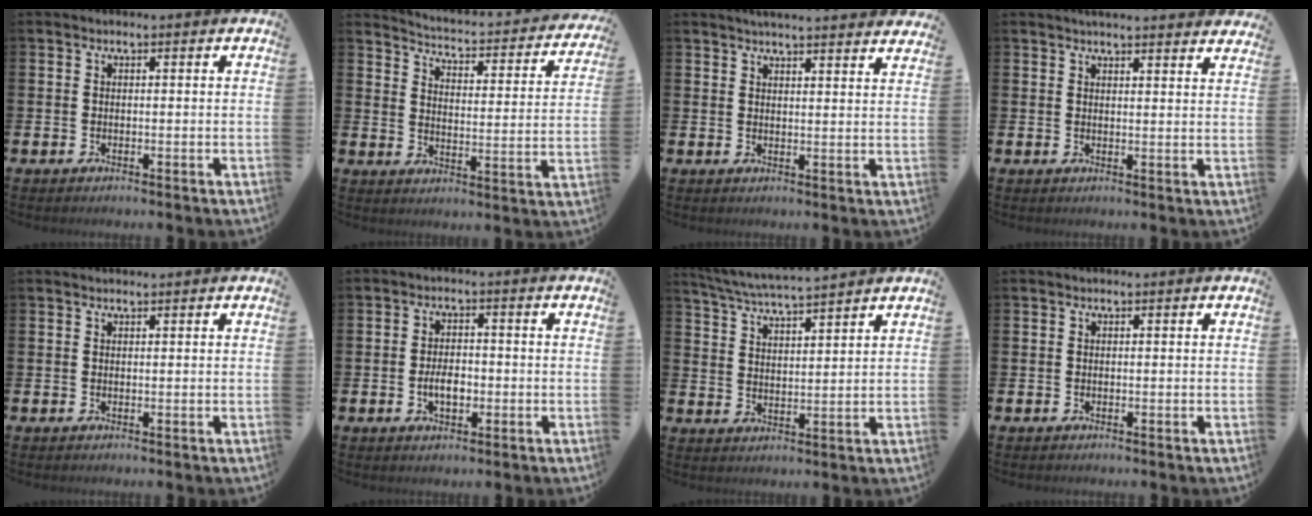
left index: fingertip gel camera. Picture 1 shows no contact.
{"total": 3.3, "force": [3.2, 0.5, 0.8], "torque": [-0.037, -0.037, 0.043]}
{"total": 3.8, "force": [3.8, -0.5, 0.4], "torque": [-0.011, -0.021, 0.067]}
{"total": 3.2, "force": [3.2, -0.2, 0.2], "torque": [-0.005, -0.017, 0.057]}
{"total": 0.5, "force": [0.5, 0.0, 0.1], "torque": [0.001, -0.001, 0.010]}
{"total": 3.4, "force": [-0.7, 1.9, 2.7], "torque": [-0.028, -0.005, -0.019]}
{"total": 5.5, "force": [5.3, -0.1, 1.3], "torque": [-0.046, -0.030, 0.094]}
{"total": 0.0}